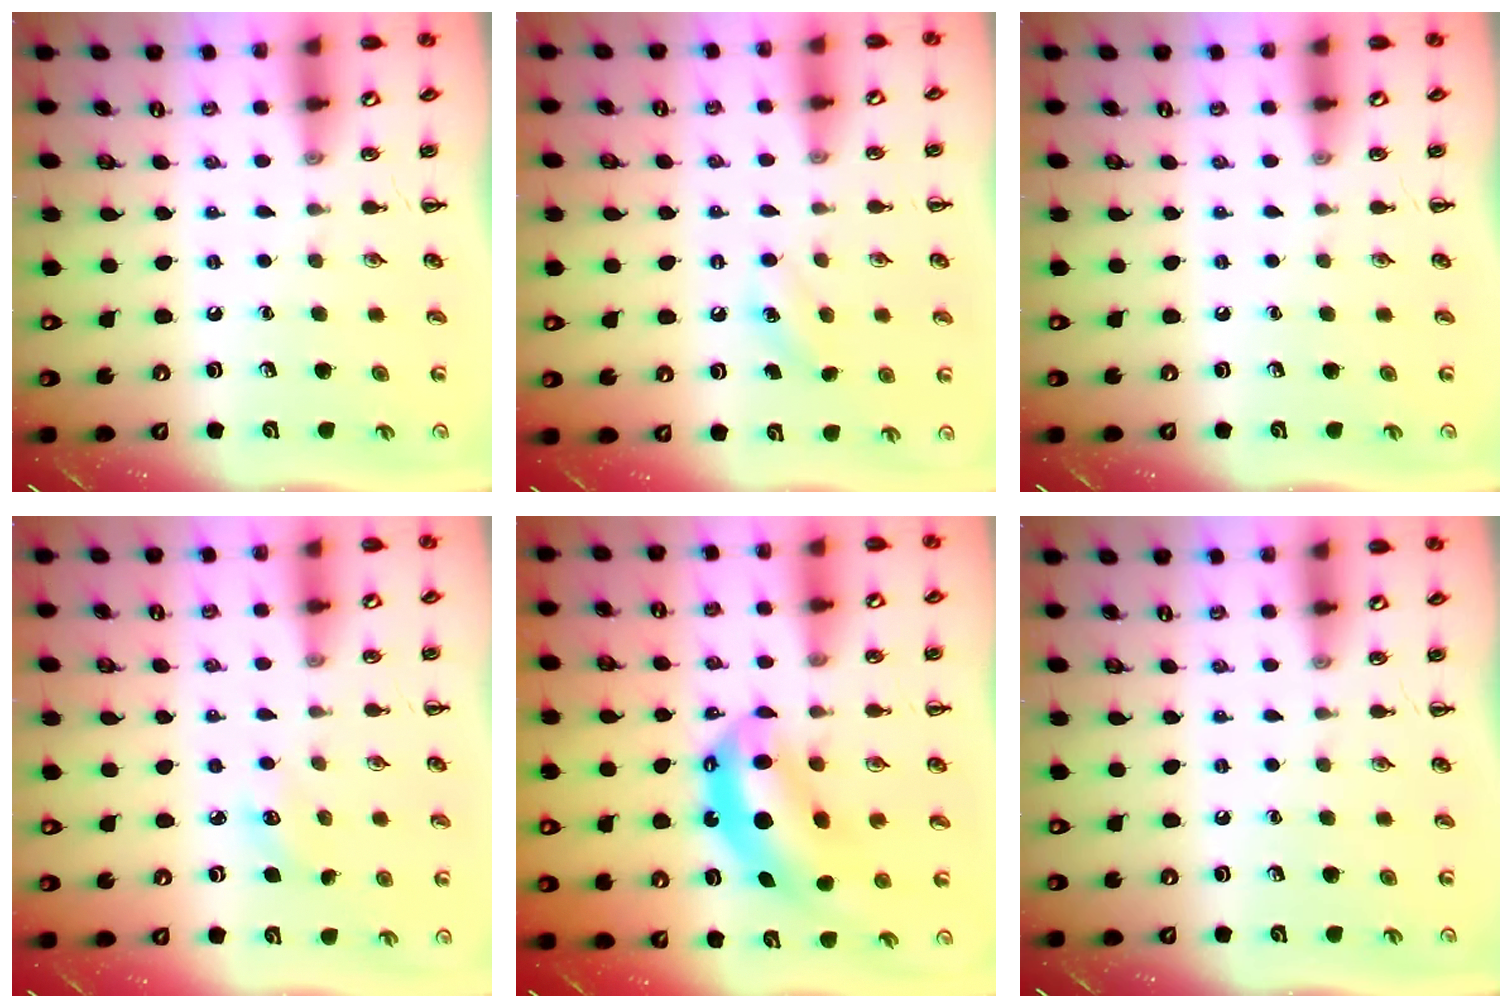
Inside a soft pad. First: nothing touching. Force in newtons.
{"total": 7.2, "press": 7.1, "slide": 1.4}
{"total": 0.0}
{"total": 3.7, "press": 3.6, "slide": 0.9}
{"total": 9.9, "press": 9.6, "slide": 2.4}
{"total": 0.0}